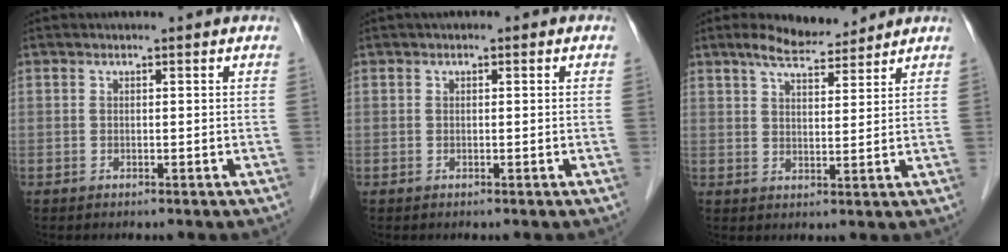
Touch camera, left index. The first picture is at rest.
{"total": 0.7, "force": [0.2, 0.5, 0.5], "torque": [-0.008, 0.011, 0.000]}
{"total": 6.1, "force": [5.4, 1.2, 2.6], "torque": [-0.058, 0.018, 0.097]}